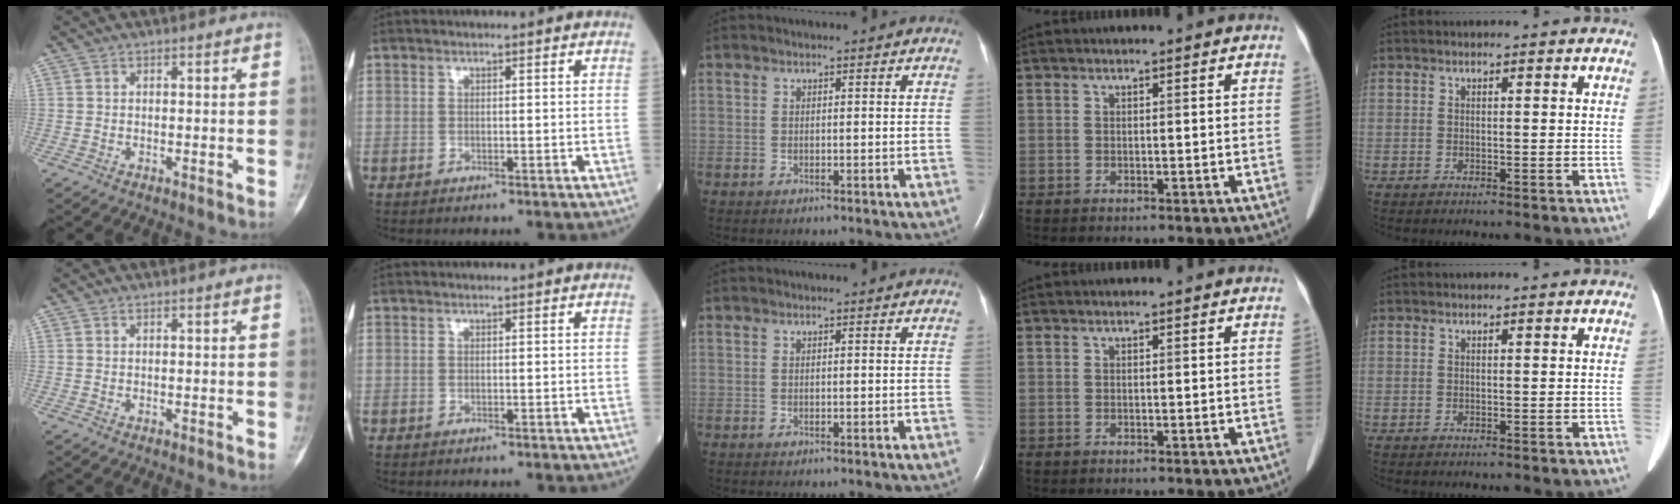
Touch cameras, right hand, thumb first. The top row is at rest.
{}